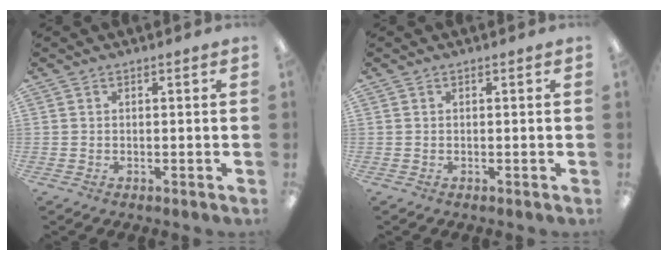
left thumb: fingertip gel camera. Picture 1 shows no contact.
{"total": 0.0}